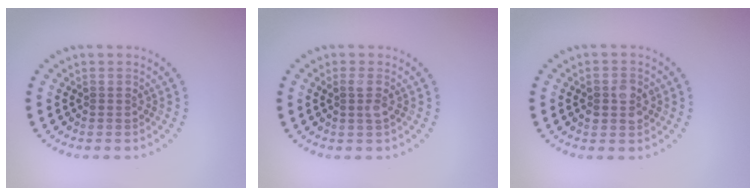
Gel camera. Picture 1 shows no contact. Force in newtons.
{"total": 1.1, "press": 1.1, "slide": 0.3}
{"total": 2.8, "press": 2.8, "slide": 0.1}